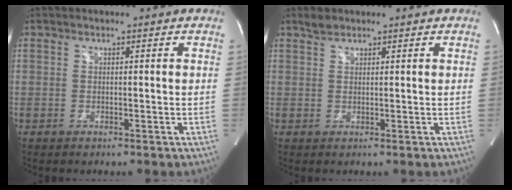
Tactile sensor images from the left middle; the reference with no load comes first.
{"total": 1.4, "force": [1.2, 0.5, 0.4], "torque": [-0.011, 0.005, 0.025]}